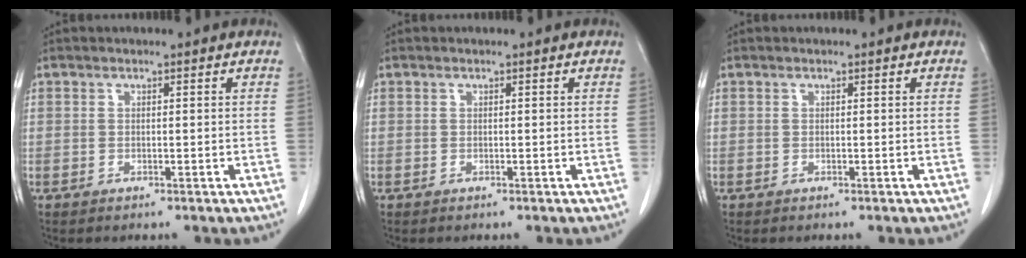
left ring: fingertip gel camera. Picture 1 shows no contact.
{"total": 0.0}
{"total": 0.0}